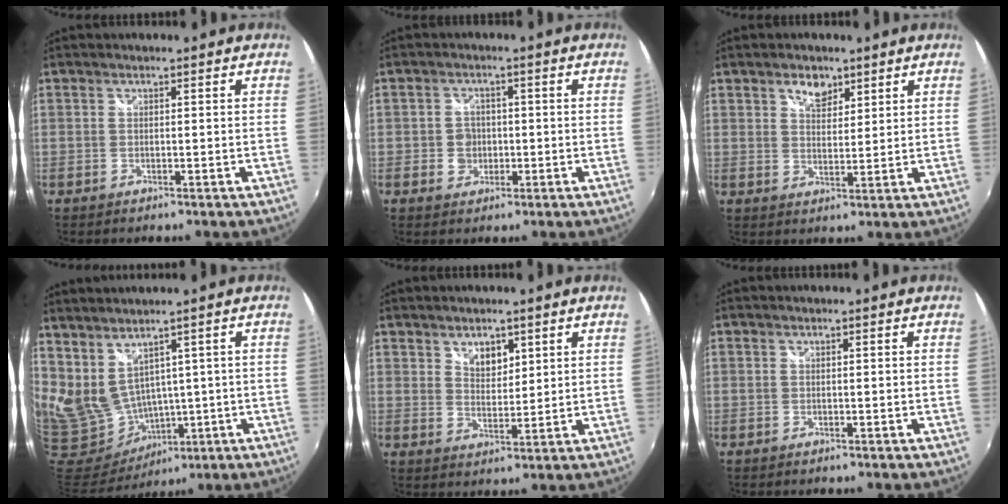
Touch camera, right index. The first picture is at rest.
{"total": 3.6, "force": [-0.7, 3.4, 1.0], "torque": [-0.018, 0.007, -0.011]}
{"total": 4.4, "force": [2.8, 2.6, 2.1], "torque": [-0.024, 0.004, 0.048]}
{"total": 14.3, "force": [4.3, 9.6, 9.7], "torque": [-0.223, -0.024, 0.128]}
{"total": 4.1, "force": [2.6, 2.5, 2.0], "torque": [-0.023, 0.000, 0.047]}
{"total": 0.0}